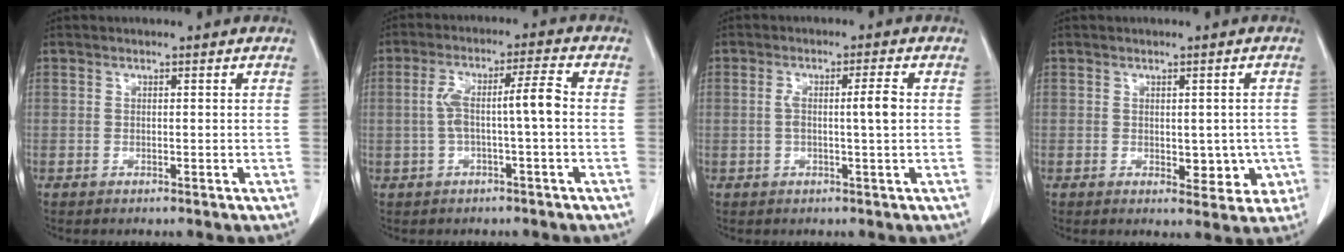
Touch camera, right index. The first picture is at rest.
{"total": 6.8, "force": [-0.4, 0.8, 6.7], "torque": [-0.131, 0.029, -0.004]}
{"total": 4.2, "force": [0.1, 0.1, 4.2], "torque": [-0.078, 0.010, 0.004]}
{"total": 5.0, "force": [-0.8, 3.1, 3.8], "torque": [-0.027, 0.001, -0.002]}